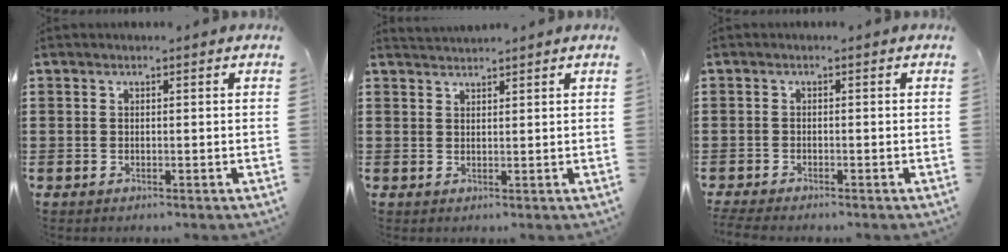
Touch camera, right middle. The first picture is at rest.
{"total": 1.7, "force": [1.7, -0.2, 0.0], "torque": [-0.004, 0.002, 0.033]}
{"total": 1.2, "force": [-1.1, 0.1, 0.3], "torque": [-0.007, -0.002, -0.021]}